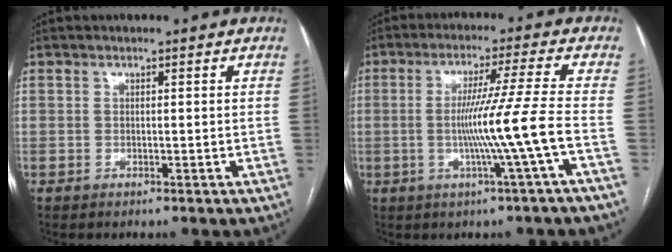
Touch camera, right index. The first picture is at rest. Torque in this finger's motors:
{"motor_torque": [1.24, -0.32, 0.66, 0.20]}